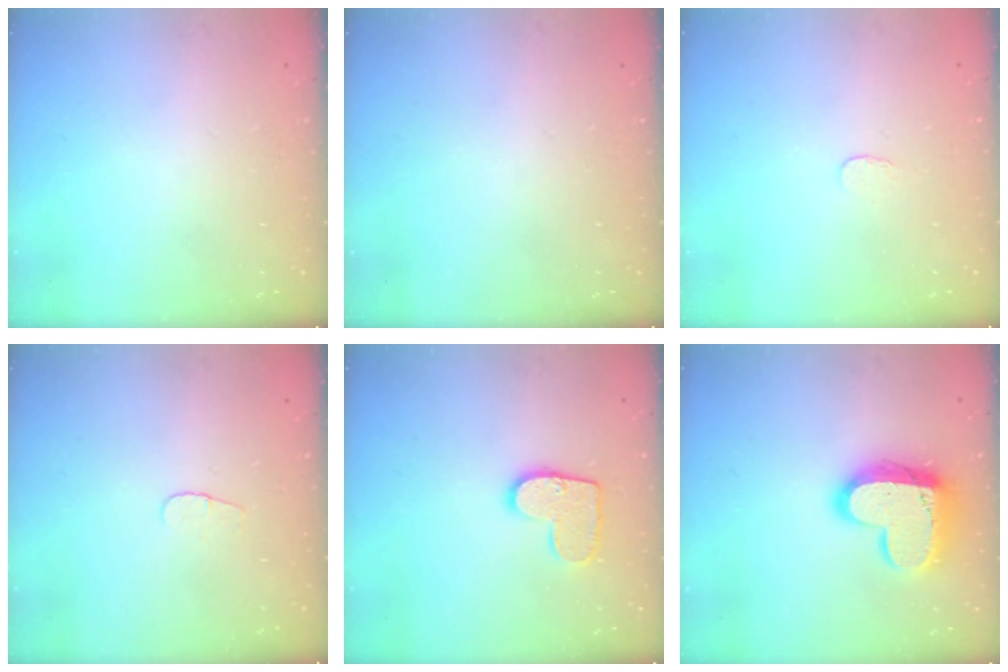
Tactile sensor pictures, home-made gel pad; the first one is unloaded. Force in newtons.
{"total": 0.0}
{"total": 2.6, "press": 2.6, "slide": 0.2}
{"total": 3.6, "press": 3.6, "slide": 0.4}
{"total": 10.7, "press": 10.7, "slide": 0.6}
{"total": 19.0, "press": 19.0, "slide": 1.5}